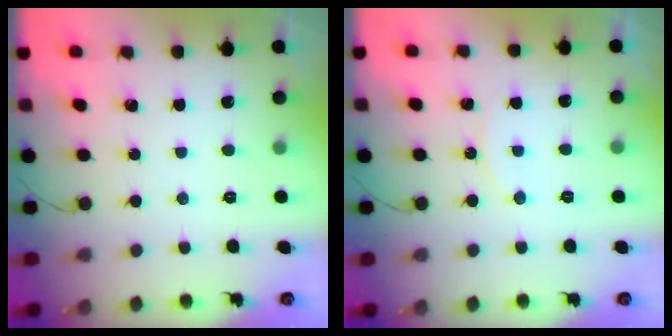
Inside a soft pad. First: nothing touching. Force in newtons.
{"total": 5.6, "press": 5.6, "slide": 0.5}